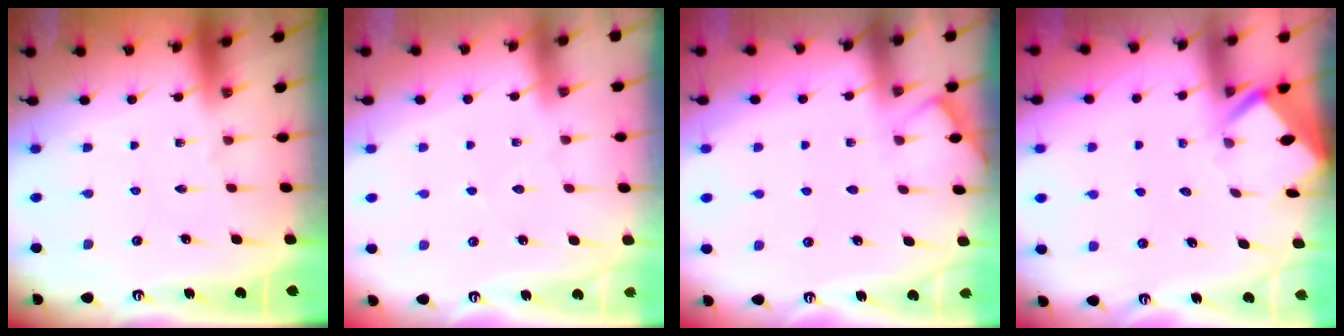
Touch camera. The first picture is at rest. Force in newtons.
{"total": 2.3, "press": 2.3, "slide": 0.3}
{"total": 3.6, "press": 3.6, "slide": 0.6}
{"total": 2.3, "press": 2.3, "slide": 0.2}